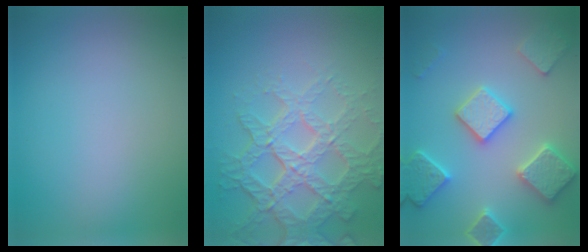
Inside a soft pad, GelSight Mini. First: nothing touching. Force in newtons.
{"total": 7.1, "press": 5.1, "slide": 5.0}
{"total": 5.7, "press": 5.6, "slide": 1.3}